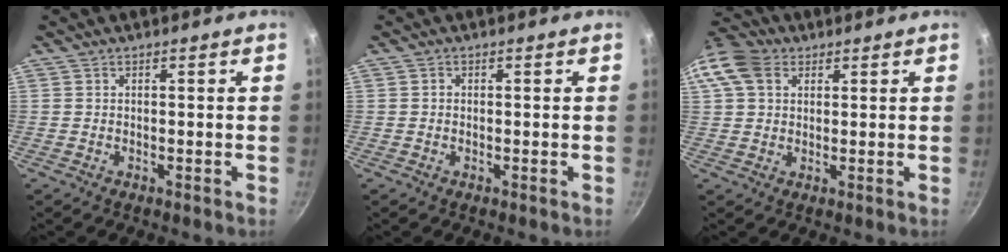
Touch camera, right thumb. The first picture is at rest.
{"total": 0.5, "force": [0.0, 0.5, 0.2], "torque": [-0.002, 0.004, 0.000]}
{"total": 11.5, "force": [4.0, 8.6, 6.5], "torque": [-0.130, 0.016, 0.062]}